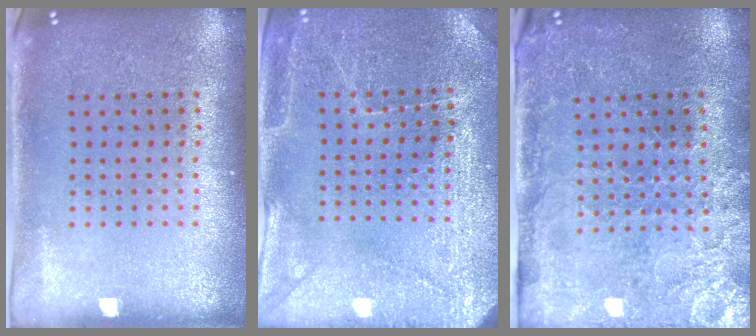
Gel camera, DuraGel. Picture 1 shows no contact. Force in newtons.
{"total": 2.9, "press": 2.9, "slide": 0.2}
{"total": 3.3, "press": 3.2, "slide": 0.8}